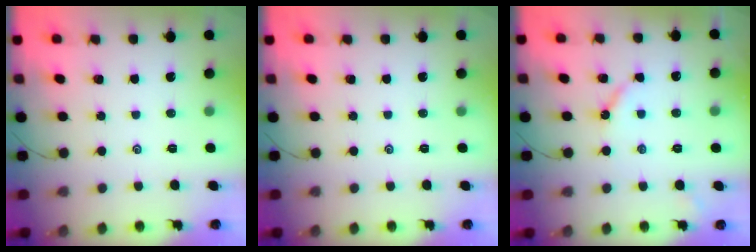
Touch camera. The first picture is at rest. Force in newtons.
{"total": 0.0}
{"total": 4.8, "press": 4.7, "slide": 0.5}